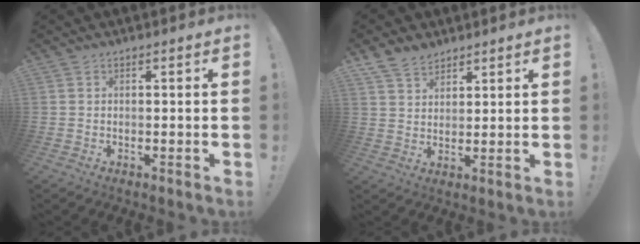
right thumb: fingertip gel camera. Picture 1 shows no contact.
{"total": 6.5, "force": [5.2, 3.5, 1.8], "torque": [-0.037, -0.027, 0.101]}